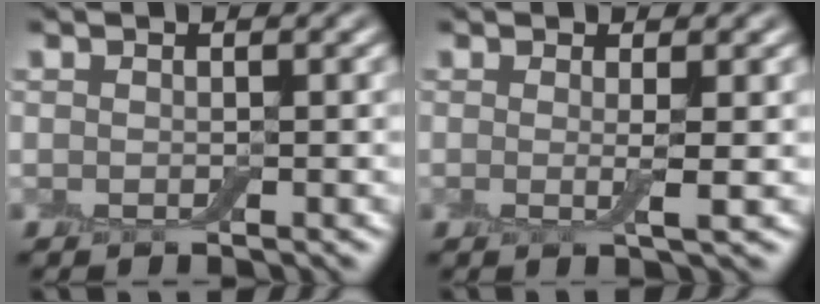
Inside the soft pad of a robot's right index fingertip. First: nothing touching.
{"total": 1.9, "force": [0.1, 0.3, 1.9], "torque": [-0.033, -0.007, -0.004]}